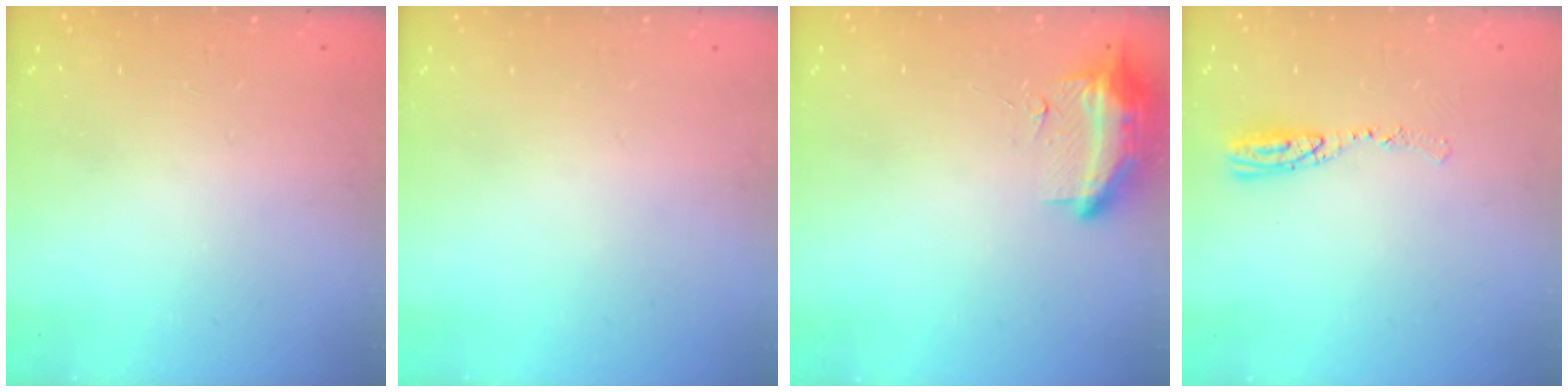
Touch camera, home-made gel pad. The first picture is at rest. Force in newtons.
{"total": 0.0}
{"total": 19.3, "press": 12.1, "slide": 15.1}
{"total": 8.1, "press": 8.1, "slide": 0.6}